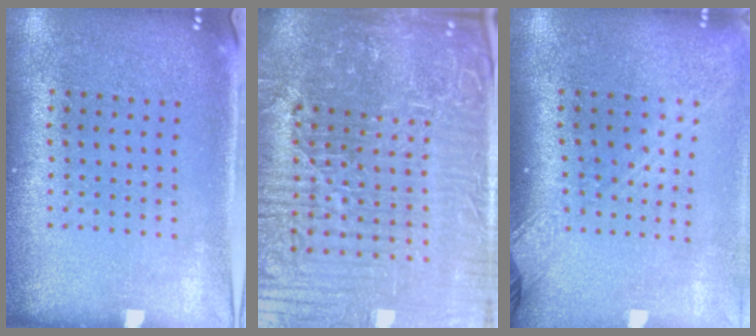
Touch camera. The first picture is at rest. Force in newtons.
{"total": 7.9, "press": 7.0, "slide": 3.7}
{"total": 2.2, "press": 1.7, "slide": 1.4}